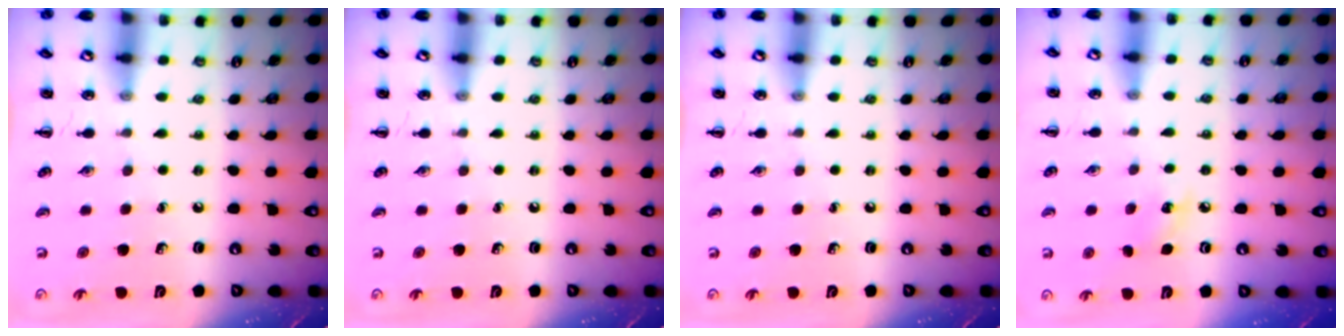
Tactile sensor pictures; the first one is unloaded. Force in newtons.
{"total": 0.0}
{"total": 0.0}
{"total": 5.6, "press": 5.4, "slide": 1.6}